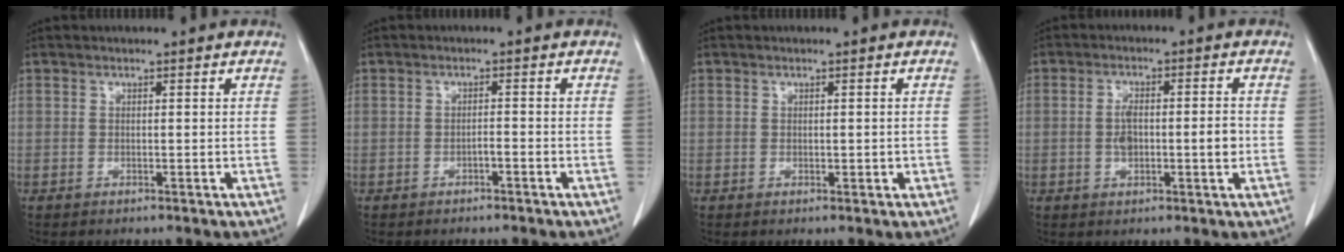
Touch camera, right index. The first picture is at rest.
{"total": 1.0, "force": [-0.7, 0.1, 0.7], "torque": [-0.014, 0.002, -0.013]}
{"total": 1.3, "force": [-0.1, 0.8, 1.1], "torque": [-0.014, 0.002, 0.003]}
{"total": 6.0, "force": [-0.6, 1.8, 5.7], "torque": [-0.107, 0.007, -0.009]}